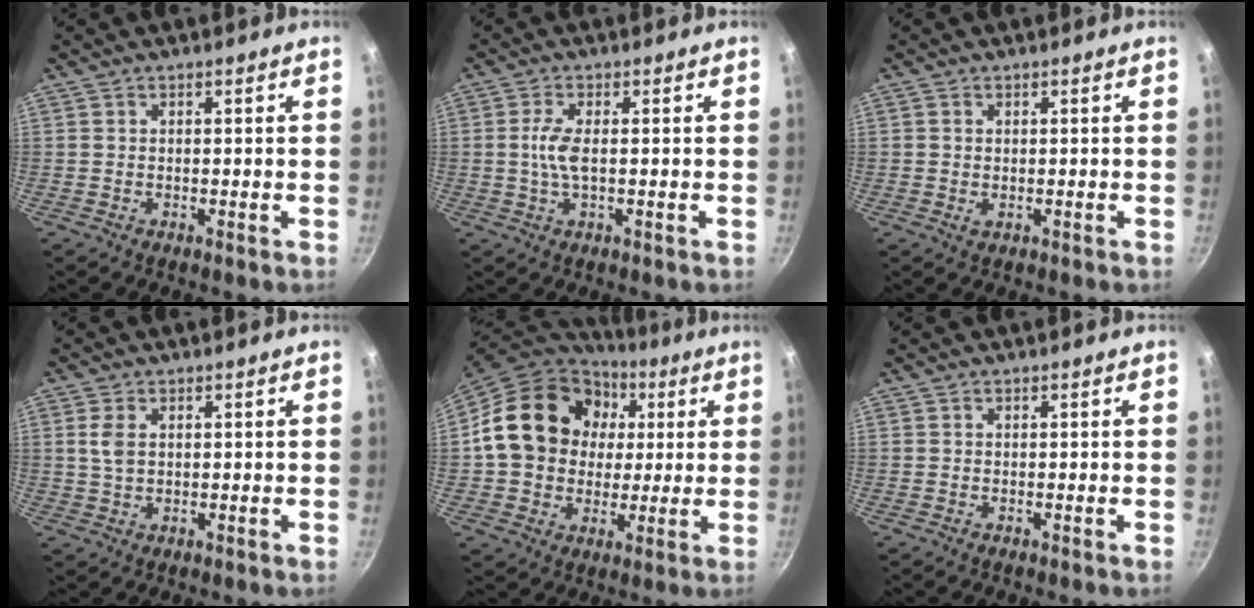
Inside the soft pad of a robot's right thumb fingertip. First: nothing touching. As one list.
[{"total": 4.4, "force": [0.0, 1.6, 4.1], "torque": [-0.098, 0.002, -0.002]}, {"total": 1.0, "force": [0.0, 0.7, 0.7], "torque": [-0.012, -0.001, 0.001]}, {"total": 3.9, "force": [1.0, 2.4, 2.8], "torque": [-0.055, -0.001, 0.020]}, {"total": 21.2, "force": [3.6, 17.5, 11.4], "torque": [-0.178, 0.027, 0.057]}, {"total": 0.0}]